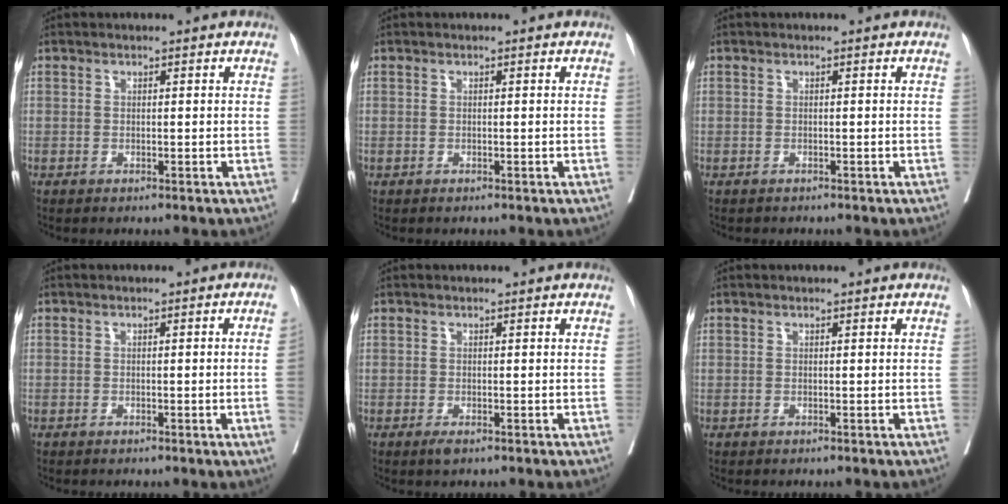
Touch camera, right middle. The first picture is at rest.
{"total": 0.0}
{"total": 1.0, "force": [-0.8, 0.5, 0.0], "torque": [-0.008, 0.001, -0.016]}
{"total": 2.1, "force": [-0.5, -0.3, 2.0], "torque": [-0.028, 0.004, -0.004]}
{"total": 1.2, "force": [-0.7, 0.3, 0.8], "torque": [-0.015, -0.003, -0.009]}
{"total": 0.0}